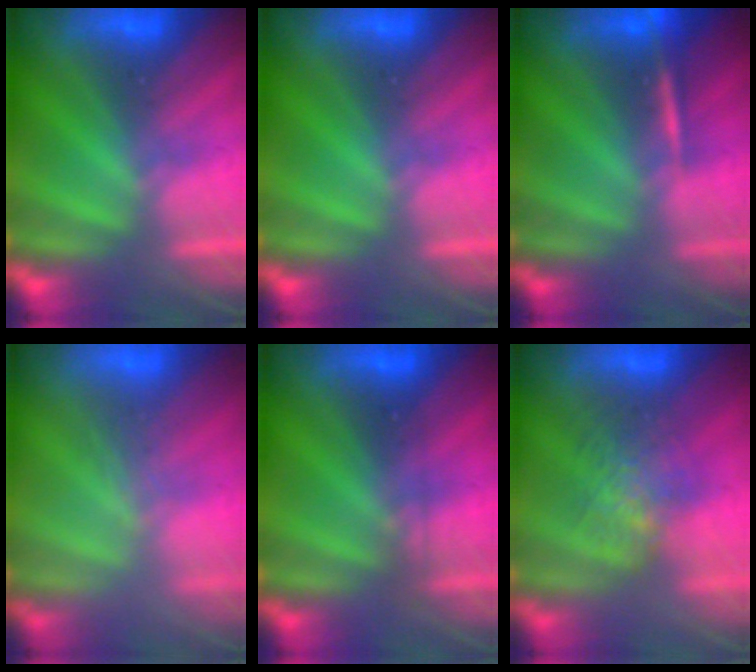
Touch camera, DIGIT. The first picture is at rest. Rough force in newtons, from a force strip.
{"total": 0.0}
{"total": 2.3}
{"total": 2.4}
{"total": 2.3}
{"total": 4.6}